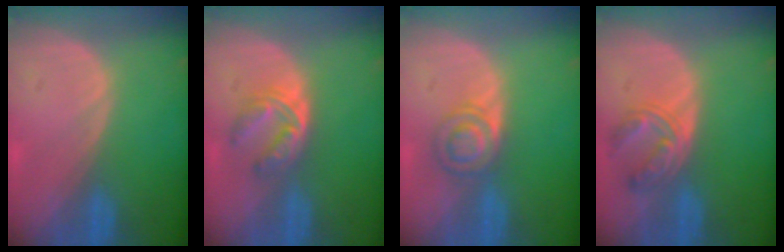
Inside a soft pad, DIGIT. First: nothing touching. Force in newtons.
{"total": 6.2, "press": 5.0, "slide": 3.6}
{"total": 4.5, "press": 4.5, "slide": 0.4}
{"total": 5.5, "press": 5.4, "slide": 1.0}